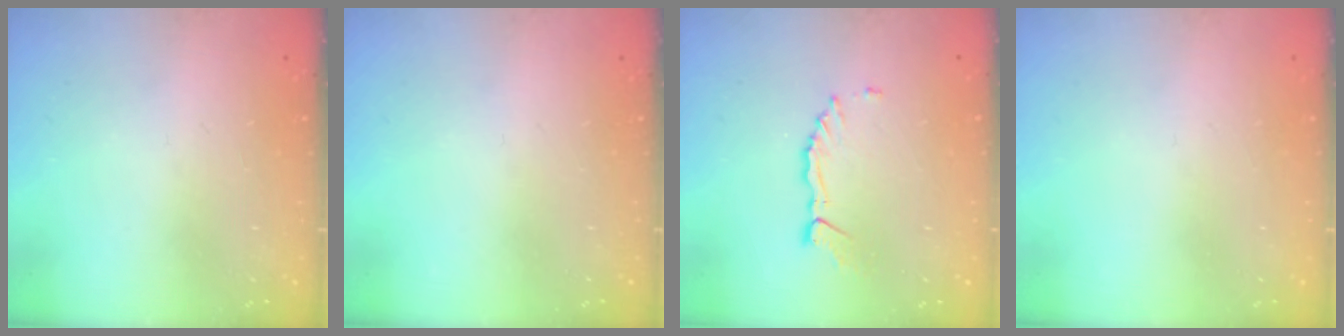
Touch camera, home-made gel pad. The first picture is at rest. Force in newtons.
{"total": 0.0}
{"total": 2.9, "press": 2.9, "slide": 0.3}
{"total": 0.0}